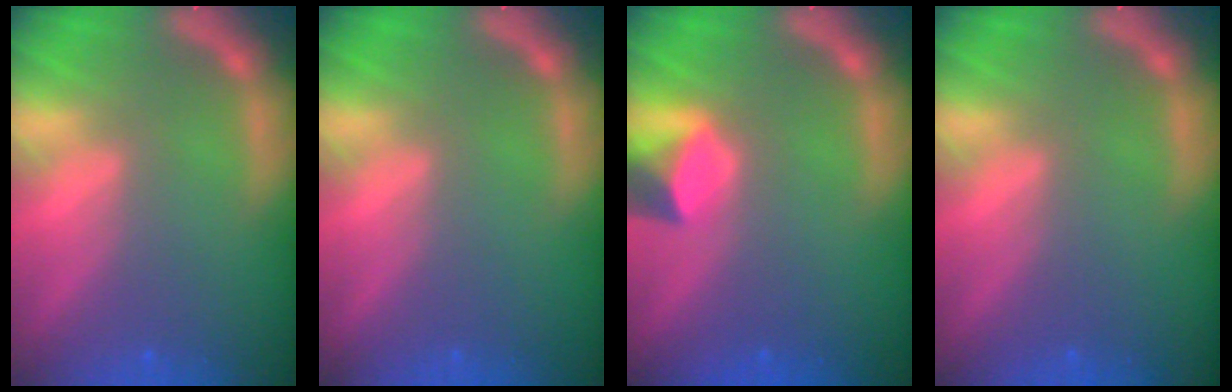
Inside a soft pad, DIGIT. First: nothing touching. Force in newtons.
{"total": 0.0}
{"total": 3.0}
{"total": 0.0}